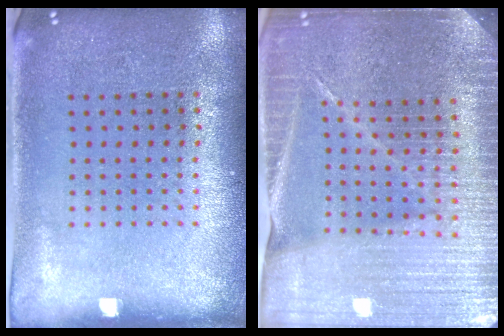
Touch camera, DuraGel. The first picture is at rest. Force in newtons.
{"total": 4.8, "press": 4.4, "slide": 1.9}